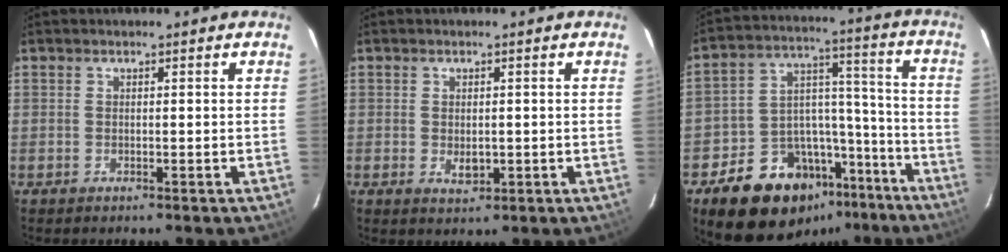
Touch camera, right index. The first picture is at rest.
{"total": 2.8, "force": [-0.4, 1.8, 2.1], "torque": [-0.035, -0.004, -0.002]}
{"total": 19.8, "force": [-13.5, 12.2, 7.8], "torque": [-0.155, 0.062, -0.184]}